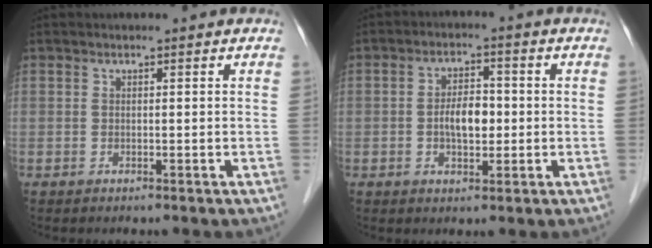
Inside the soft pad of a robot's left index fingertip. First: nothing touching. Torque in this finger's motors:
{"motor_torque": [0.07, 0.07, 0.10, 0.05]}